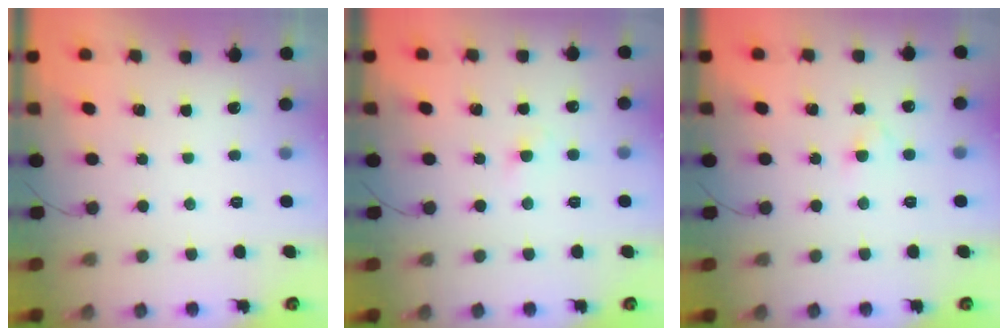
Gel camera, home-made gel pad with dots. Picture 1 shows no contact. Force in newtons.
{"total": 1.8, "press": 1.6, "slide": 0.7}
{"total": 2.2, "press": 2.0, "slide": 0.9}